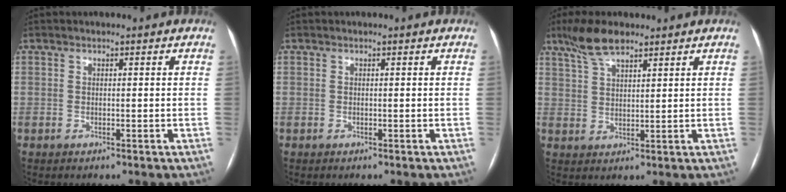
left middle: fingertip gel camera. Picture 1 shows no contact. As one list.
[{"total": 0.0}, {"total": 6.2, "force": [4.7, 1.5, 3.7], "torque": [-0.081, 0.014, 0.092]}]